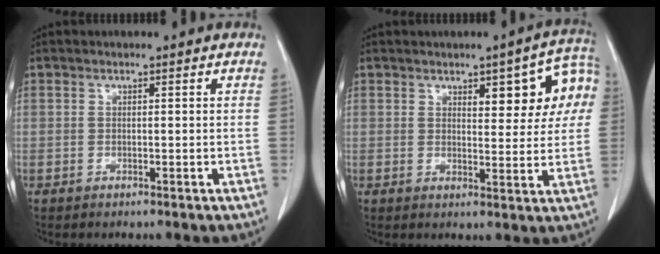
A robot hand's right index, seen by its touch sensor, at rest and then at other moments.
{"total": 9.6, "force": [3.3, 3.0, 8.5], "torque": [-0.097, 0.020, 0.040]}